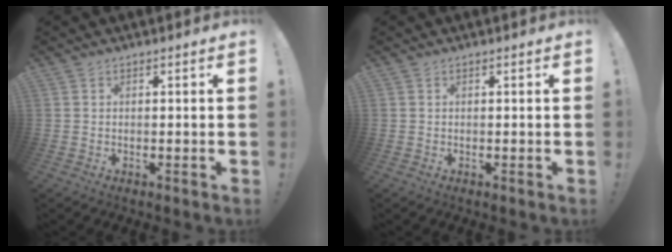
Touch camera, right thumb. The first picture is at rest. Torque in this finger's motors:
{"motor_torque": [0.00, 0.00, -0.14, 0.14, 0.00]}